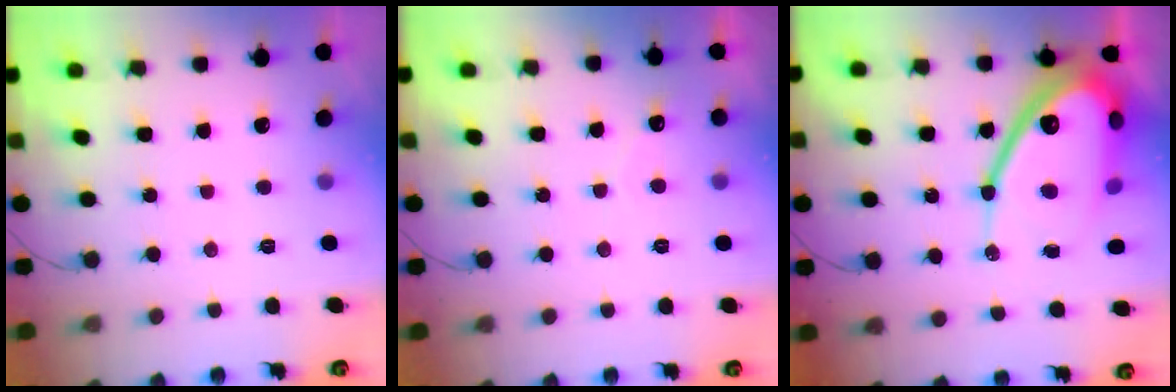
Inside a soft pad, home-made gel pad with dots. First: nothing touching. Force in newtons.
{"total": 2.7, "press": 2.7, "slide": 0.1}
{"total": 22.5, "press": 22.4, "slide": 1.8}